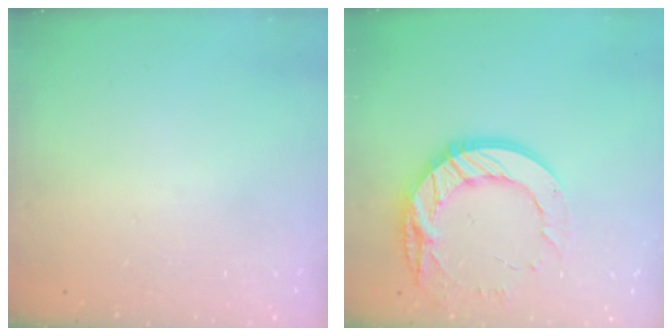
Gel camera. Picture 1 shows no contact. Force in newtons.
{"total": 17.2, "press": 17.1, "slide": 1.3}